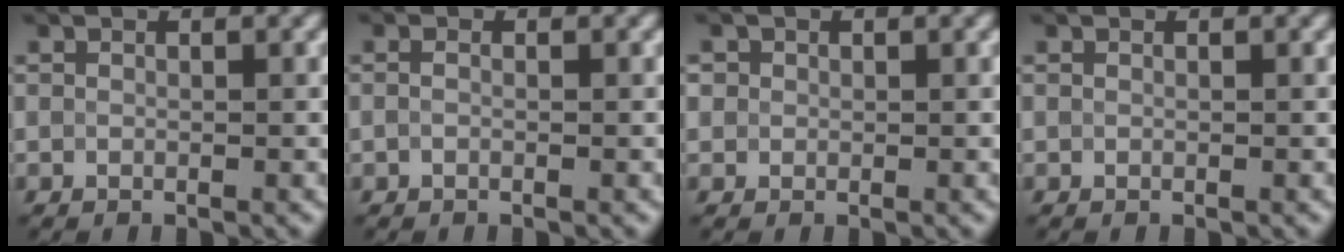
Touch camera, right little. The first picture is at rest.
{"total": 0.6, "force": [-0.1, 0.3, 0.5], "torque": [-0.012, 0.000, -0.004]}
{"total": 1.4, "force": [0.6, 1.2, 0.4], "torque": [-0.003, 0.007, 0.004]}
{"total": 0.0}